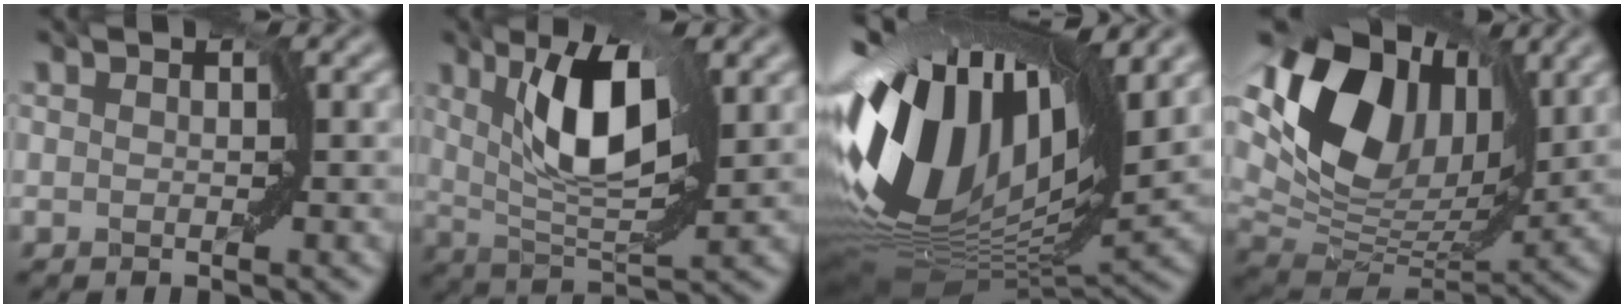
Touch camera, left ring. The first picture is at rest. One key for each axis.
{"total": 7.3, "fx": 2.4, "fy": 2.5, "fz": 6.4, "tx": -0.117, "ty": -0.004, "tz": 0.042}
{"total": 16.0, "fx": 3.8, "fy": 8.5, "fz": 13.0, "tx": -0.279, "ty": 0.019, "tz": 0.045}
{"total": 12.2, "fx": 4.2, "fy": 8.2, "fz": 8.0, "tx": -0.156, "ty": 0.005, "tz": 0.073}